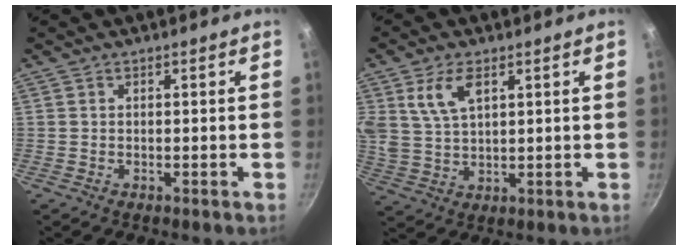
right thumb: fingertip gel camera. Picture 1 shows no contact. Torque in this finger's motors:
{"motor_torque": [-0.36, 1.00, 0.20, 0.65, 0.12]}